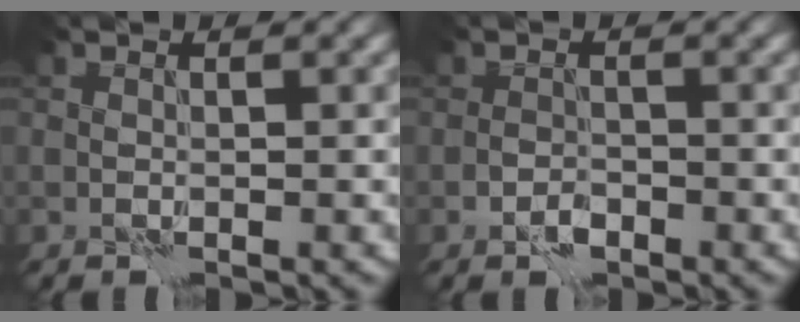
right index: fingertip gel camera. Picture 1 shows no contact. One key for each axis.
{"total": 1.4, "fx": -1.0, "fy": 0.8, "fz": 0.6, "tx": -0.008, "ty": 0.006, "tz": -0.021}